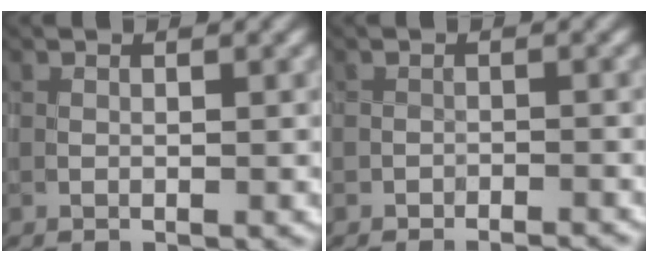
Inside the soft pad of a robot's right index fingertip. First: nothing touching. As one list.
[{"total": 2.0, "force": [-2.0, 0.3, 0.2], "torque": [-0.002, 0.011, -0.025]}]